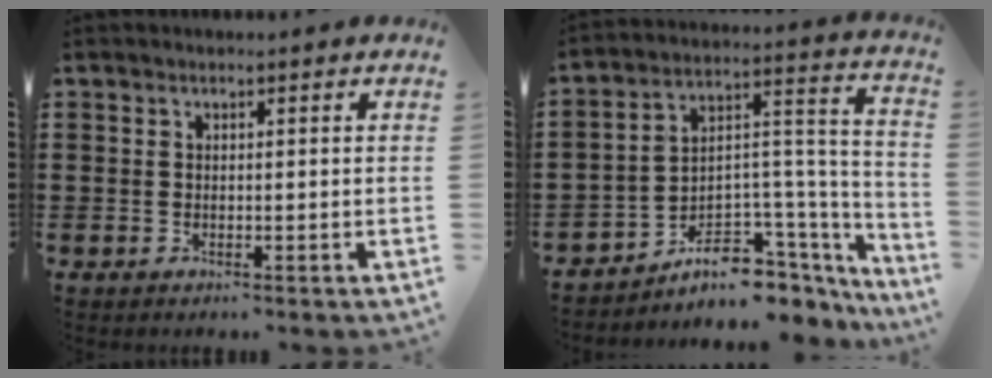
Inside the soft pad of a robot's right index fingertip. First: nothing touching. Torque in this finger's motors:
{"motor_torque": [-0.16, -0.13, -0.79, -0.21]}